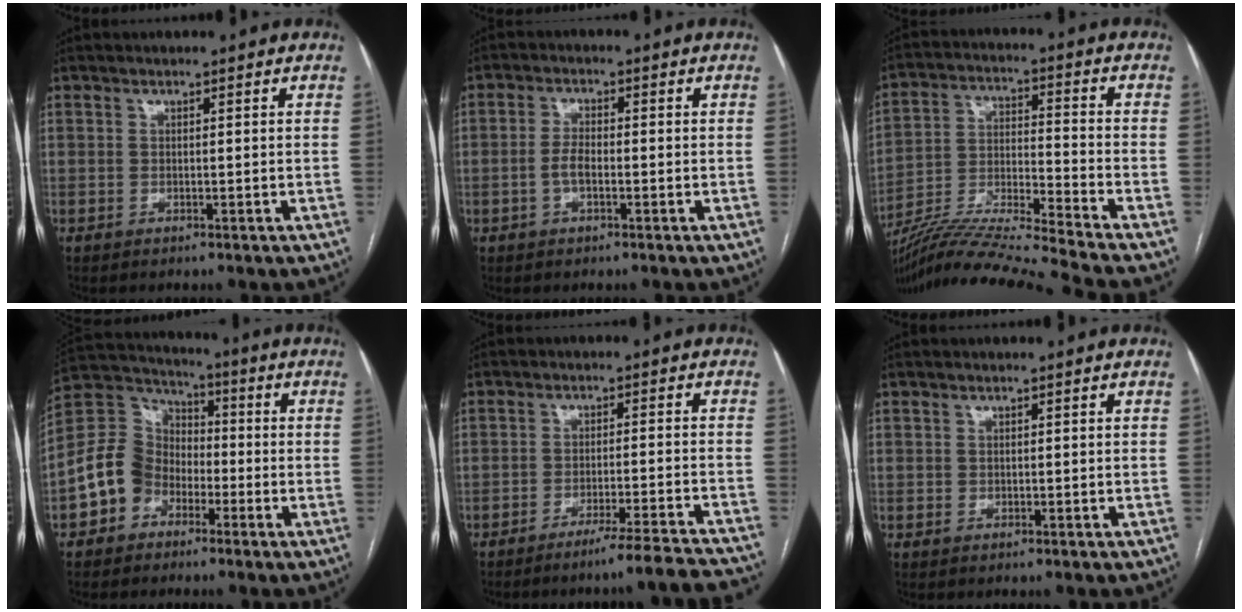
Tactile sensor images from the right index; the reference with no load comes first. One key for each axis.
{"total": 3.1, "fx": -1.0, "fy": 1.2, "fz": 2.7, "tx": -0.057, "ty": 0.005, "tz": -0.018}
{"total": 18.2, "fx": -16.3, "fy": -2.8, "fz": 7.7, "tx": -0.155, "ty": -0.014, "tz": -0.289}
{"total": 10.0, "fx": -3.8, "fy": 8.4, "fz": 3.8, "tx": -0.094, "ty": 0.037, "tz": -0.071}
{"total": 12.7, "fx": -11.8, "fy": -1.6, "fz": 4.4, "tx": -0.026, "ty": -0.006, "tz": -0.163}
{"total": 0.0}